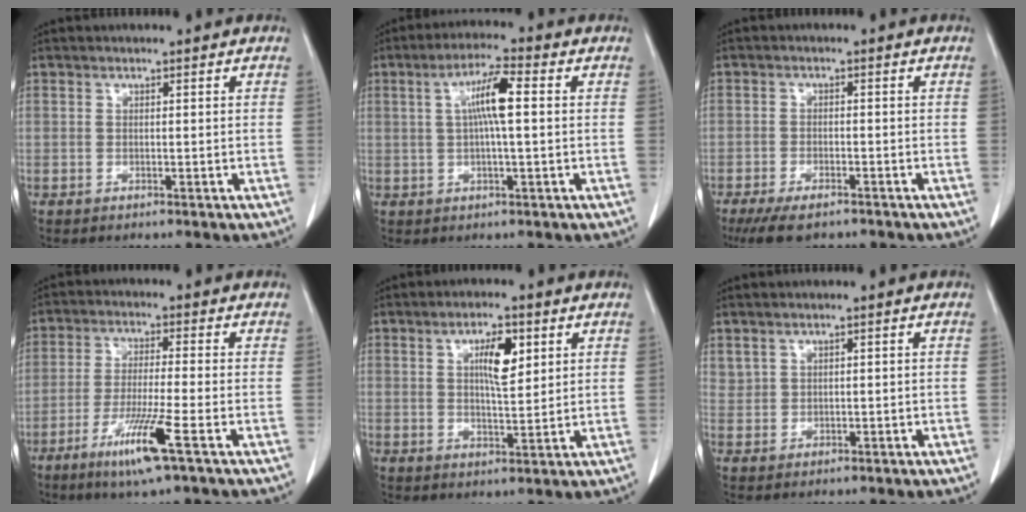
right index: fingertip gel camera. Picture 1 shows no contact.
{"total": 6.7, "force": [1.0, 0.5, 6.6], "torque": [-0.123, 0.010, 0.015]}
{"total": 6.7, "force": [-5.2, 2.2, 3.6], "torque": [-0.063, -0.010, -0.084]}
{"total": 8.5, "force": [-4.3, -0.7, 7.4], "torque": [-0.140, -0.023, -0.081]}
{"total": 6.0, "force": [2.2, 1.7, 5.3], "torque": [-0.091, 0.000, 0.039]}
{"total": 1.3, "force": [1.0, 0.8, 0.2], "torque": [0.003, 0.008, 0.023]}